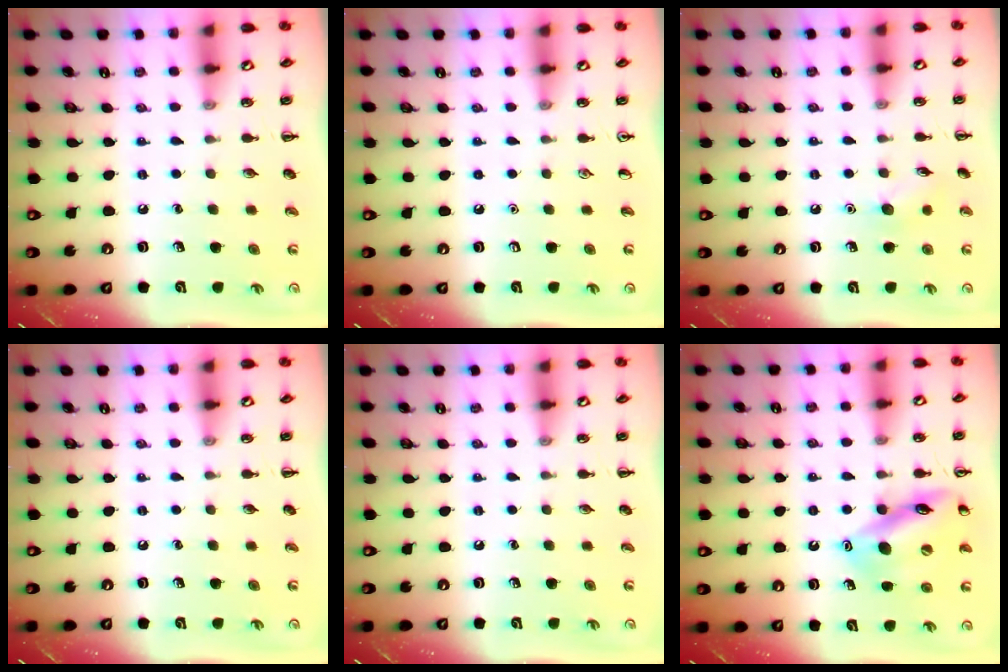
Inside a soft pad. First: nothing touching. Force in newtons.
{"total": 0.0}
{"total": 8.0, "press": 7.7, "slide": 2.1}
{"total": 0.0}
{"total": 0.0}
{"total": 14.2, "press": 14.1, "slide": 1.1}